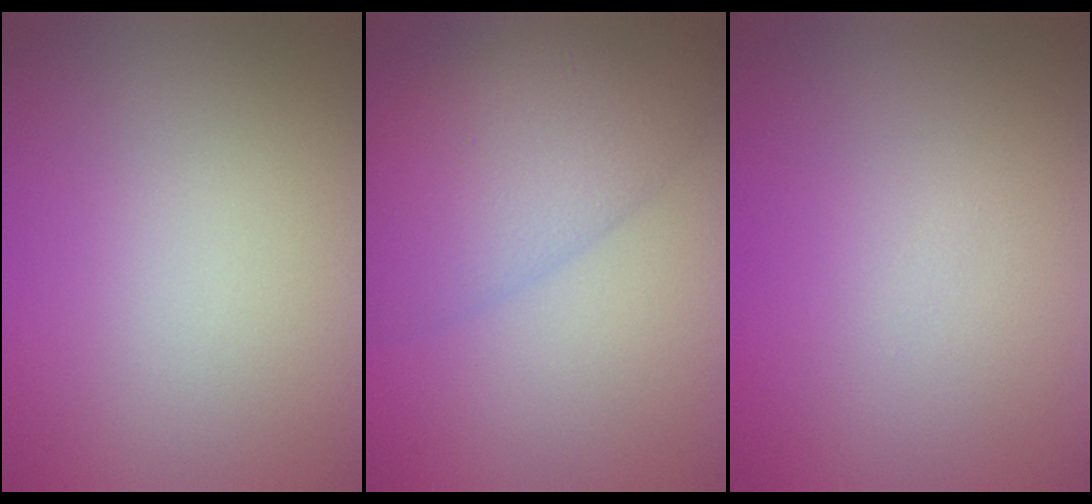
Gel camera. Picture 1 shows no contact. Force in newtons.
{"total": 8.0, "press": 8.0, "slide": 0.1}
{"total": 0.0}